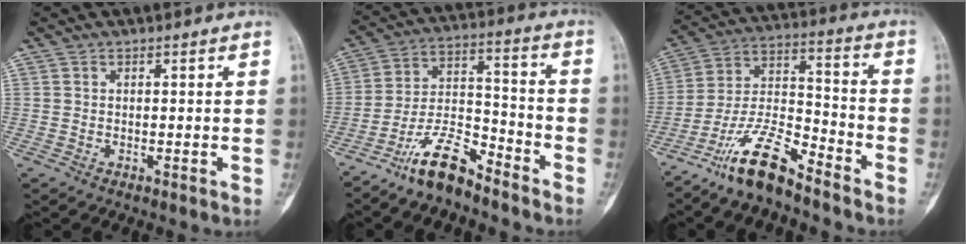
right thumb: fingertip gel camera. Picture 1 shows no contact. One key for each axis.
{"total": 11.1, "fx": -8.9, "fy": 3.4, "fz": 5.8, "tx": -0.105, "ty": 0.077, "tz": -0.173}
{"total": 13.2, "fx": -10.1, "fy": 3.3, "fz": 7.8, "tx": -0.149, "ty": 0.076, "tz": -0.196}